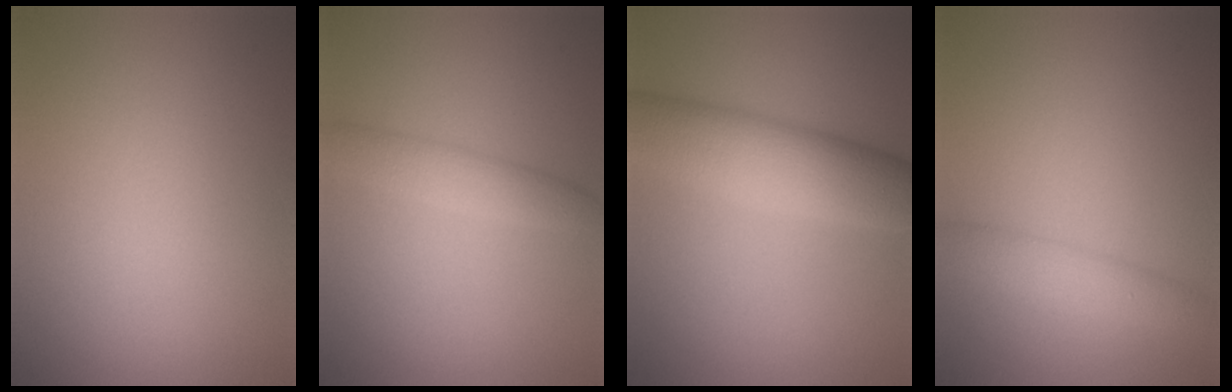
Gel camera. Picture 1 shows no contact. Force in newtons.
{"total": 2.6, "press": 2.6, "slide": 0.1}
{"total": 7.3, "press": 7.3, "slide": 0.1}
{"total": 2.9, "press": 2.9, "slide": 0.1}